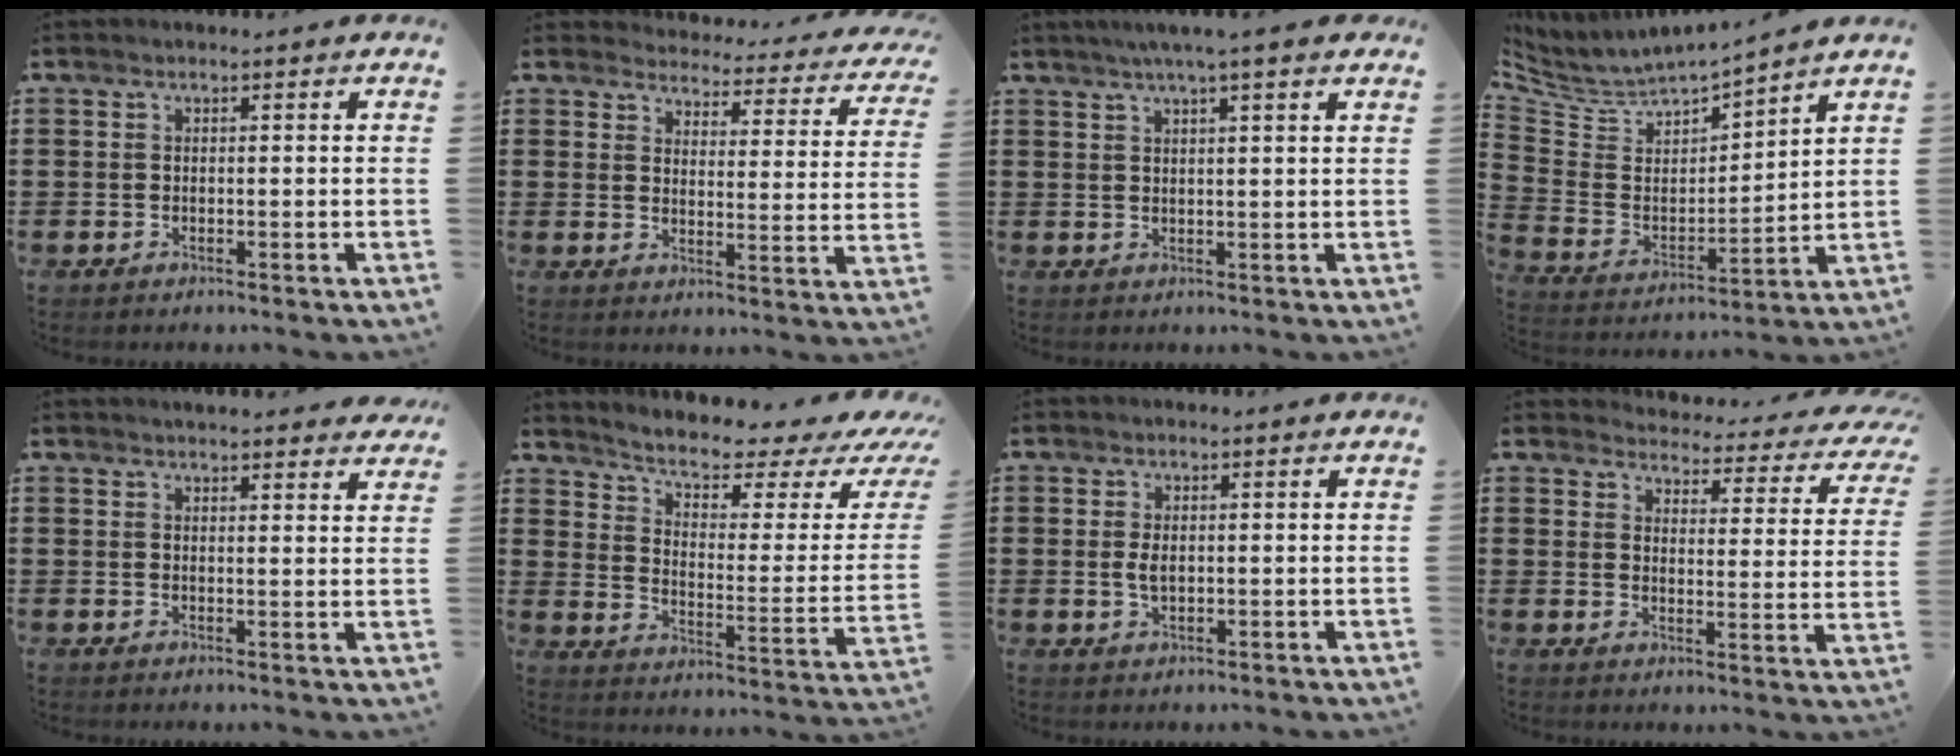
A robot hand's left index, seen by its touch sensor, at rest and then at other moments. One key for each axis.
{"total": 3.6, "fx": 3.6, "fy": 0.3, "fz": 0.5, "tx": -0.025, "ty": -0.034, "tz": 0.055}
{"total": 3.3, "fx": 2.5, "fy": -0.3, "fz": 2.2, "tx": -0.048, "ty": 0.002, "tz": 0.044}
{"total": 4.1, "fx": 3.7, "fy": 1.7, "fz": 0.5, "tx": -0.042, "ty": -0.032, "tz": 0.056}
{"total": 2.7, "fx": 2.7, "fy": 0.2, "fz": 0.4, "tx": -0.014, "ty": -0.002, "tz": 0.052}
{"total": 4.7, "fx": 3.3, "fy": 1.2, "fz": 3.2, "tx": -0.070, "ty": -0.026, "tz": 0.048}
{"total": 2.4, "fx": 0.2, "fy": 1.2, "fz": 2.0, "tx": -0.050, "ty": 0.002, "tz": 0.000}
{"total": 3.5, "fx": 3.4, "fy": 0.3, "fz": 0.8, "tx": -0.030, "ty": -0.033, "tz": 0.052}